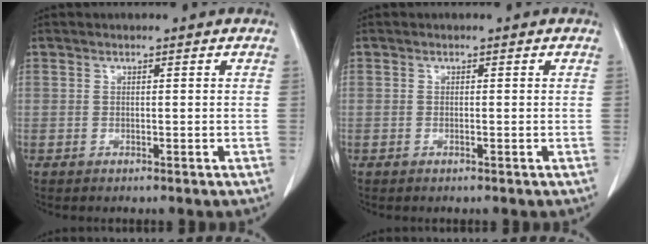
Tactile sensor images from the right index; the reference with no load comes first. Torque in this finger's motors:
{"motor_torque": [-0.30, 0.27, -0.17, -0.04]}